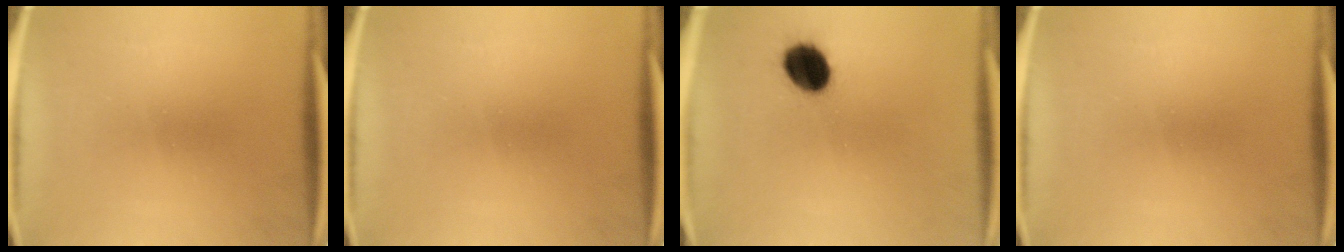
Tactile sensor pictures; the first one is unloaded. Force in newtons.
{"total": 0.0}
{"total": 9.4}
{"total": 0.0}